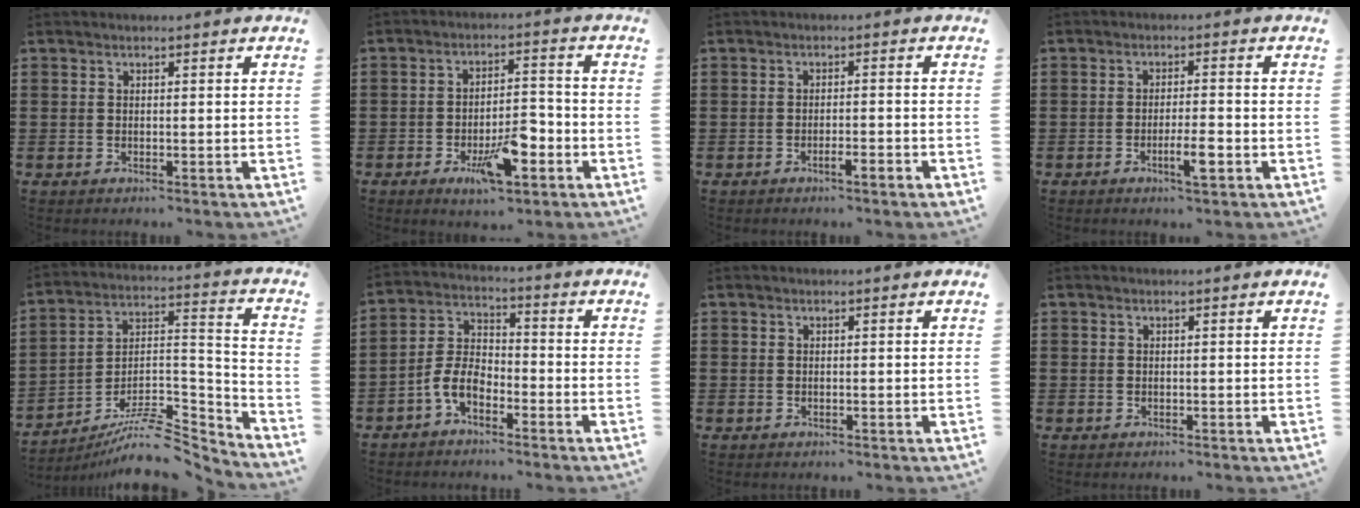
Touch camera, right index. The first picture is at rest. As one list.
[{"total": 8.7, "force": [-3.8, 3.3, 7.1], "torque": [-0.129, 0.003, -0.063]}, {"total": 2.1, "force": [-1.4, 0.0, 1.5], "torque": [-0.026, 0.000, -0.025]}, {"total": 4.5, "force": [-2.1, 0.4, 4.0], "torque": [-0.074, -0.010, -0.036]}, {"total": 9.1, "force": [-7.3, 3.0, 4.6], "torque": [-0.077, 0.016, -0.141]}, {"total": 6.0, "force": [-3.3, 3.1, 3.9], "torque": [-0.104, 0.004, -0.072]}, {"total": 0.0}, {"total": 0.0}]